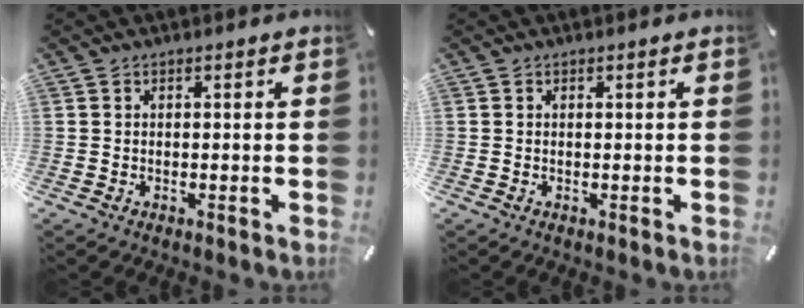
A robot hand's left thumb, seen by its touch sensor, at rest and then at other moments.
{"total": 0.0}